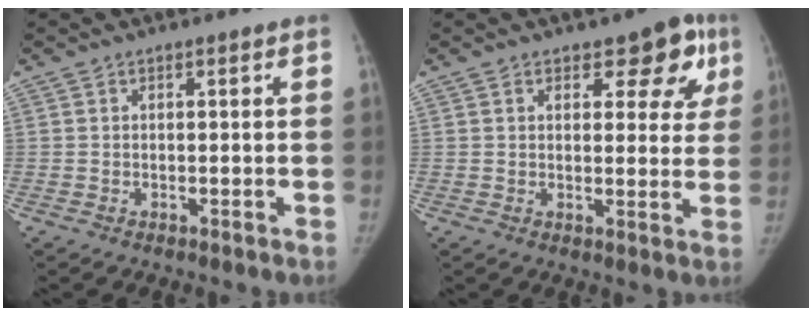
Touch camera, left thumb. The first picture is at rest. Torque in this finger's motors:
{"motor_torque": [-0.05, 0.19, -0.02, 0.54, -0.05]}